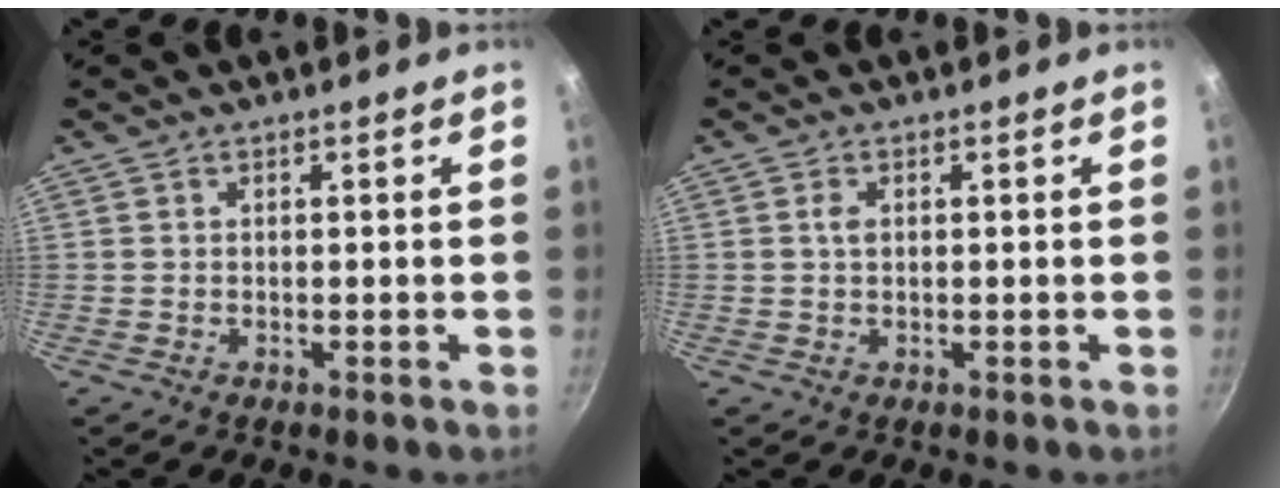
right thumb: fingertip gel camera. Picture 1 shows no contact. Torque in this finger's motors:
{"motor_torque": [0.28, 0.55, 0.24, 0.28, 0.03]}